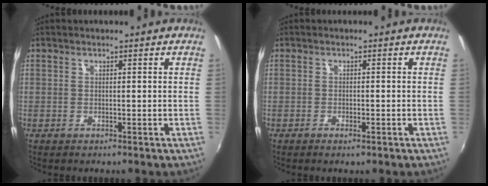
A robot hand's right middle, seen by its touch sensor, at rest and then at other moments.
{"total": 1.4, "force": [-0.9, 0.5, 1.0], "torque": [-0.018, 0.000, -0.015]}